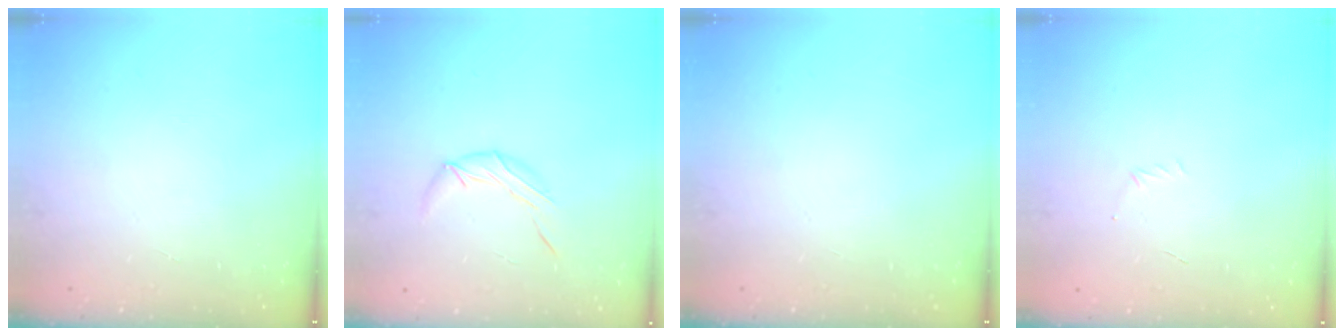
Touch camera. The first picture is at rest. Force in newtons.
{"total": 7.6, "press": 7.6, "slide": 0.6}
{"total": 0.0}
{"total": 3.0, "press": 2.9, "slide": 0.7}